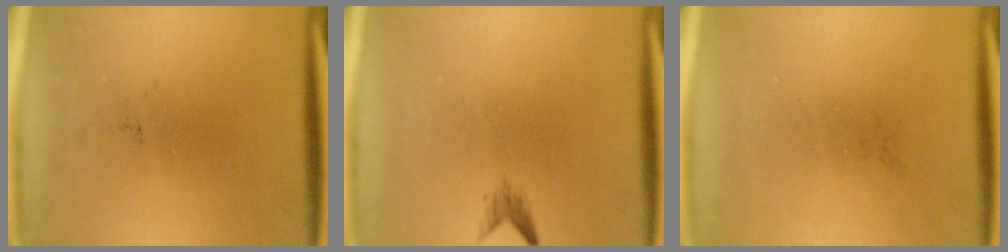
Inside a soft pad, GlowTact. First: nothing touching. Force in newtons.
{"total": 1.1}
{"total": 0.0}